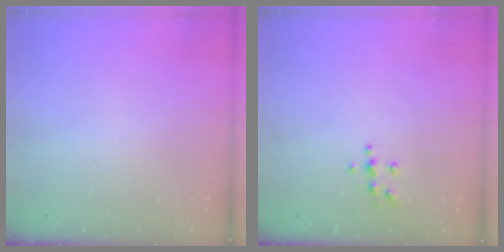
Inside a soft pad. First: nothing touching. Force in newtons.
{"total": 5.5, "press": 5.5, "slide": 0.4}